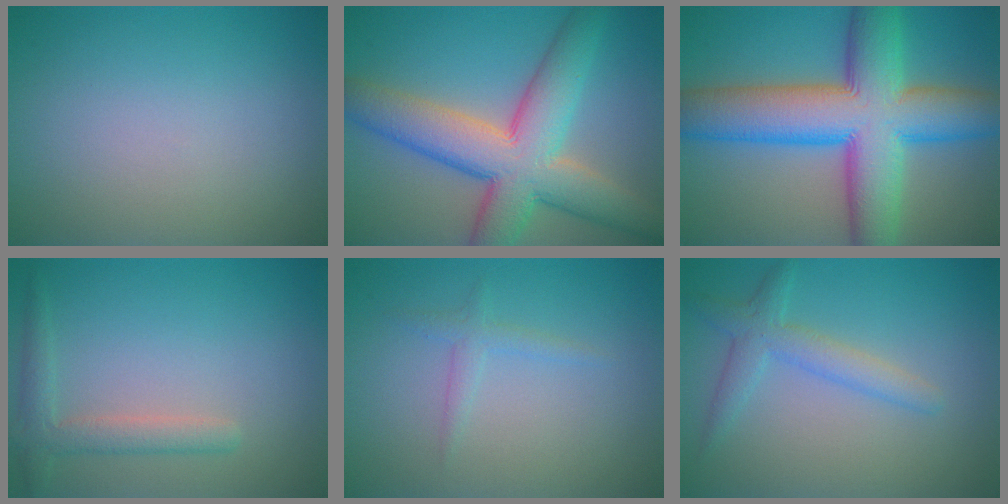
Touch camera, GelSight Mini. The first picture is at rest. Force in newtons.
{"total": 9.9, "press": 9.9, "slide": 0.5}
{"total": 13.0, "press": 12.9, "slide": 0.4}
{"total": 2.6, "press": 2.5, "slide": 0.2}
{"total": 1.3, "press": 1.3, "slide": 0.1}
{"total": 2.7, "press": 2.7, "slide": 0.1}